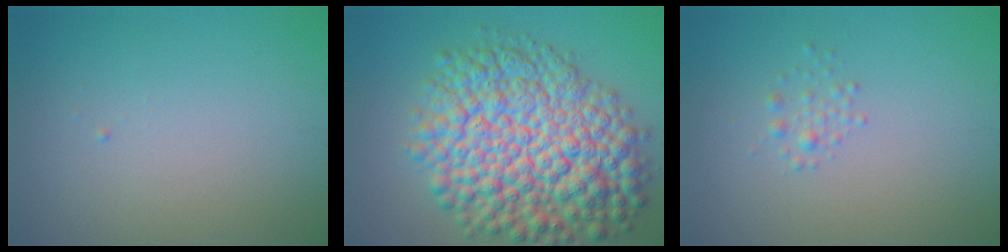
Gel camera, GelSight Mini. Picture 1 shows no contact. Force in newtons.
{"total": 12.8, "press": 12.8, "slide": 0.4}
{"total": 1.0, "press": 1.0, "slide": 0.0}